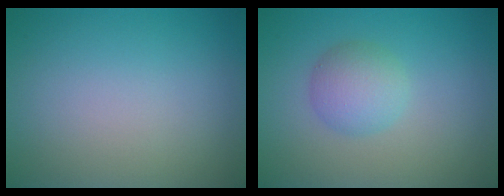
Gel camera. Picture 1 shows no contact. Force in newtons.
{"total": 2.9, "press": 2.9, "slide": 0.1}